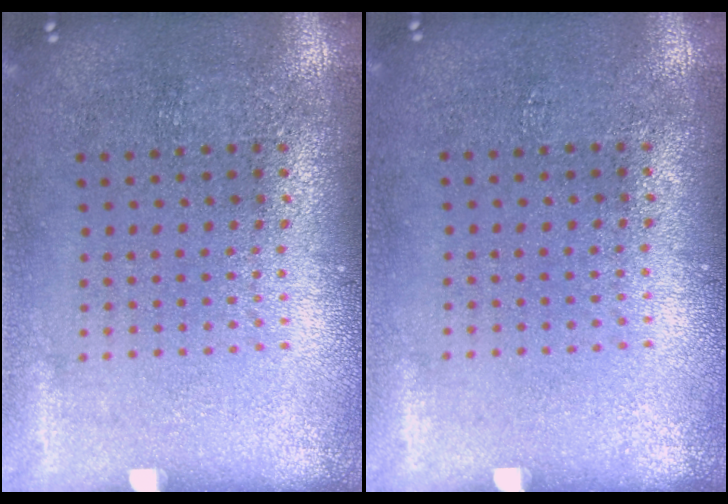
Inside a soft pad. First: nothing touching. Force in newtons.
{"total": 0.0}